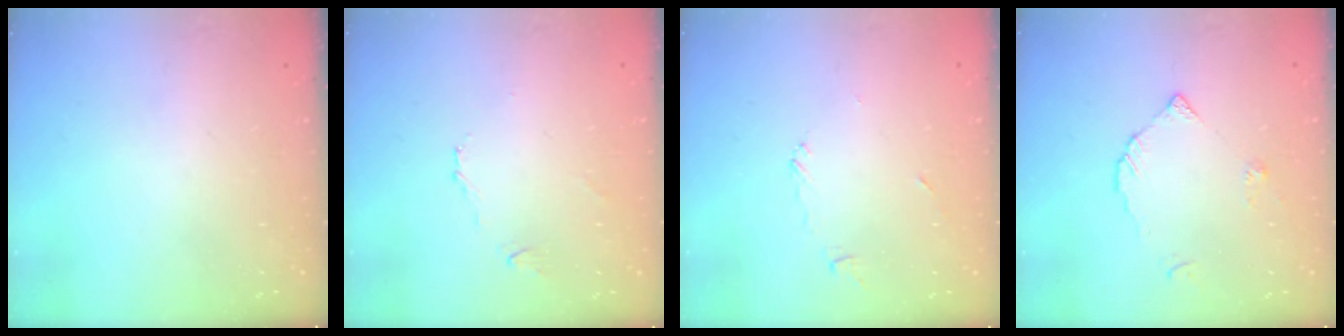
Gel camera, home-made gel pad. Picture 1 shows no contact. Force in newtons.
{"total": 2.7, "press": 2.6, "slide": 0.6}
{"total": 4.3, "press": 4.3, "slide": 0.2}
{"total": 3.1, "press": 3.1, "slide": 0.3}